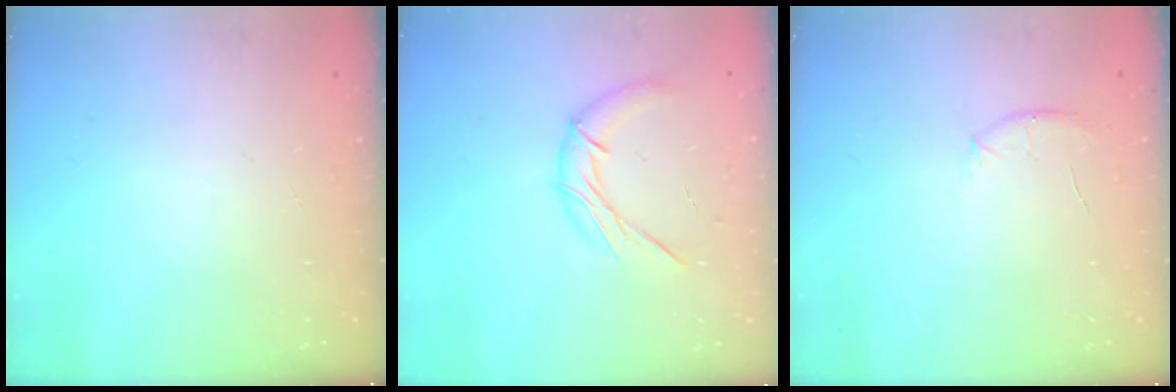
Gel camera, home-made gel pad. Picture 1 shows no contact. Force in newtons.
{"total": 9.8, "press": 9.8, "slide": 0.3}
{"total": 5.5, "press": 5.2, "slide": 1.5}